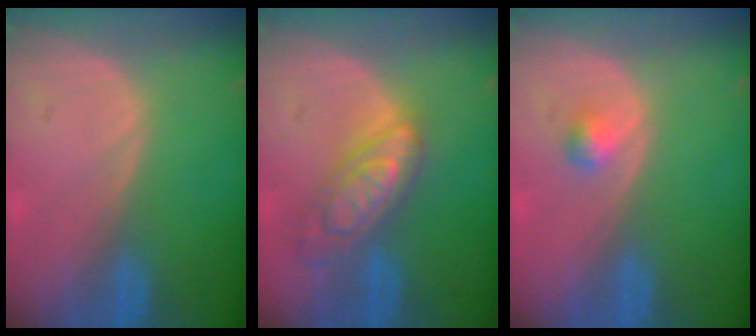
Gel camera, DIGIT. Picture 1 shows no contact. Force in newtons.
{"total": 7.1, "press": 7.1, "slide": 0.4}
{"total": 1.7, "press": 1.7, "slide": 0.2}